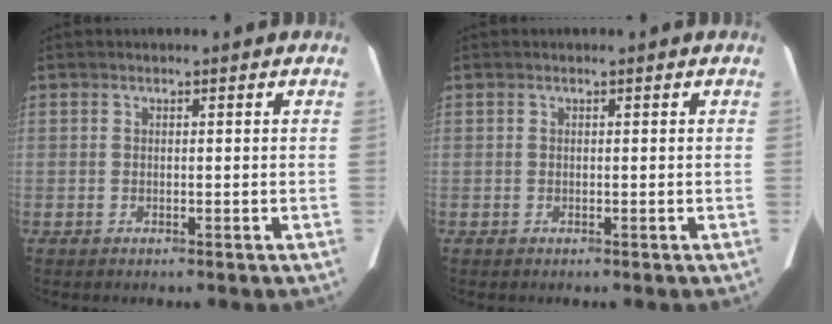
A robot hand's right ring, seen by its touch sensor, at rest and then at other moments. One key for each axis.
{"total": 0.0}